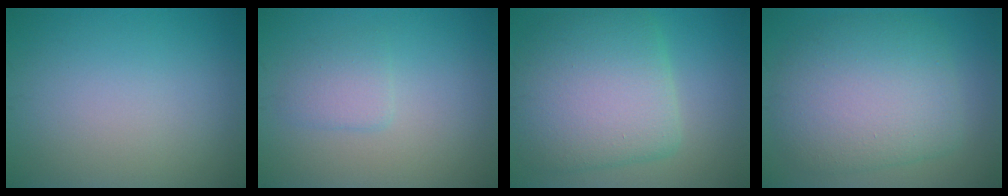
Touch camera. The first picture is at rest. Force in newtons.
{"total": 2.0, "press": 2.0, "slide": 0.2}
{"total": 9.2, "press": 9.2, "slide": 0.5}
{"total": 8.2, "press": 8.2, "slide": 0.3}